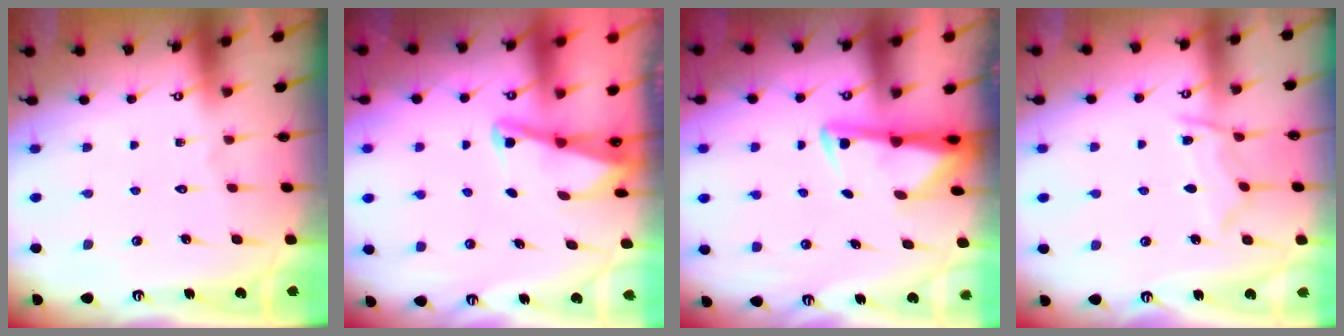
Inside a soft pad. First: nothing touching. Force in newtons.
{"total": 2.1, "press": 2.1, "slide": 0.4}
{"total": 3.0, "press": 3.0, "slide": 0.5}
{"total": 8.0, "press": 7.9, "slide": 0.9}